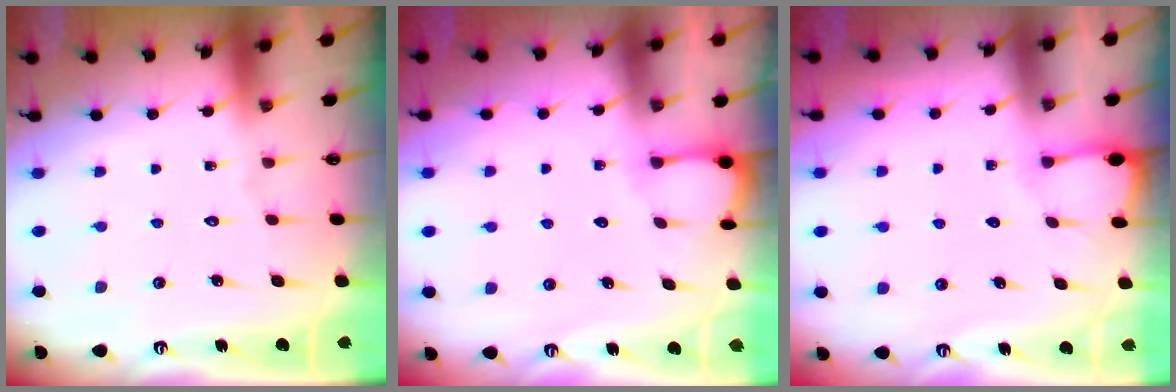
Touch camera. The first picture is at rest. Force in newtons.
{"total": 3.4, "press": 3.4, "slide": 0.3}
{"total": 2.7, "press": 2.7, "slide": 0.3}